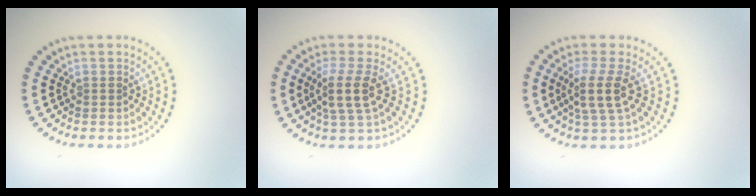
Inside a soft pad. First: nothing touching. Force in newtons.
{"total": 2.9, "press": 2.1, "slide": 2.0}
{"total": 3.0, "press": 2.2, "slide": 2.0}